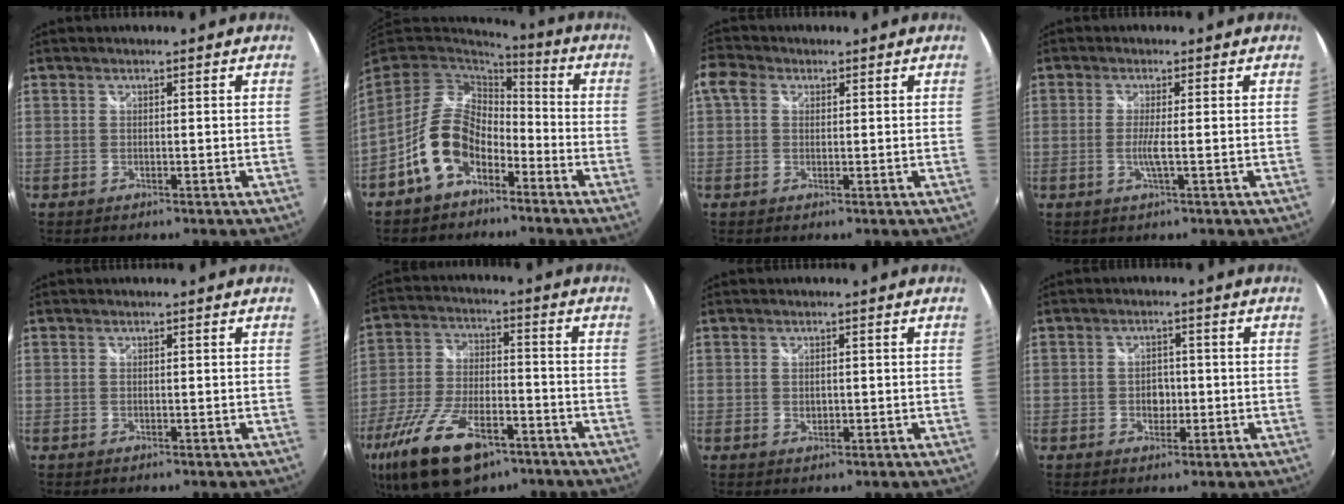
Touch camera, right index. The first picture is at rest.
{"total": 12.2, "force": [-6.1, 7.7, 7.4], "torque": [-0.154, 0.015, -0.103]}
{"total": 3.7, "force": [0.7, 3.0, 2.0], "torque": [-0.047, 0.016, 0.006]}
{"total": 2.7, "force": [-0.5, -0.4, 2.6], "torque": [-0.052, -0.006, -0.012]}
{"total": 0.0}
{"total": 19.0, "force": [-11.7, 8.5, 12.4], "torque": [-0.264, -0.039, -0.202]}
{"total": 1.4, "force": [0.0, 1.2, 0.7], "torque": [-0.009, -0.001, 0.001]}
{"total": 3.2, "force": [-0.7, 2.5, 1.8], "torque": [-0.028, 0.003, -0.012]}